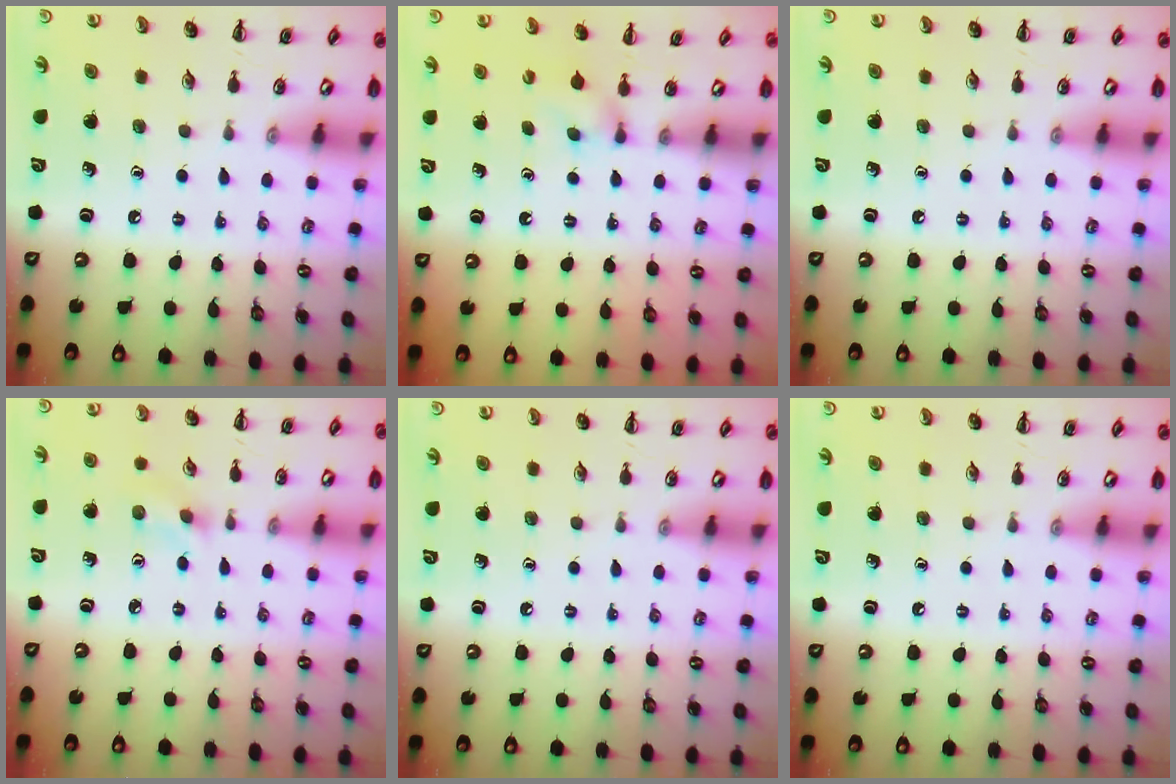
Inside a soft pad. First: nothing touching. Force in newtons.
{"total": 2.7, "press": 2.4, "slide": 1.2}
{"total": 0.0}
{"total": 1.4, "press": 1.3, "slide": 0.4}
{"total": 0.0}
{"total": 0.0}